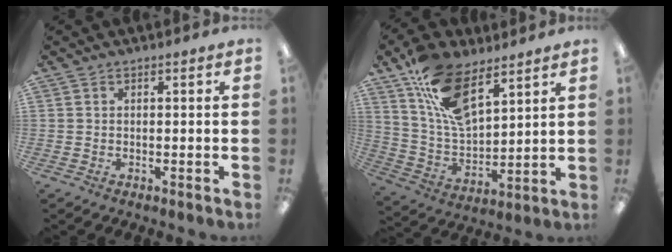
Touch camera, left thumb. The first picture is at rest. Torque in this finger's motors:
{"motor_torque": [0.66, 0.29, 1.48, -1.30, 0.25]}